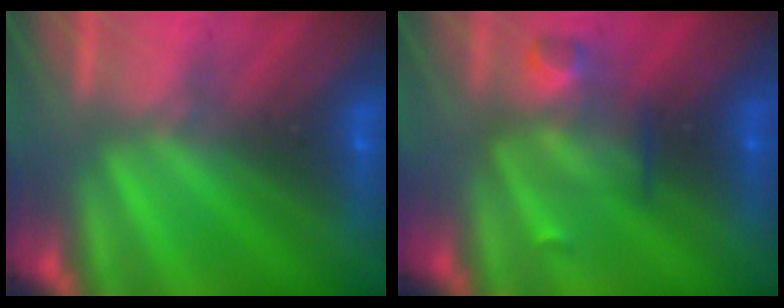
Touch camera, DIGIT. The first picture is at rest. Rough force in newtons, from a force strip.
{"total": 2.9}